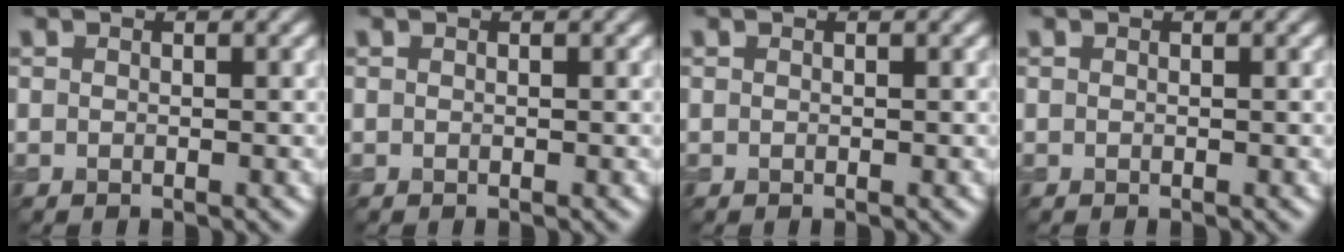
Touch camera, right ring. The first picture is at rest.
{"total": 0.0}
{"total": 0.0}
{"total": 0.0}